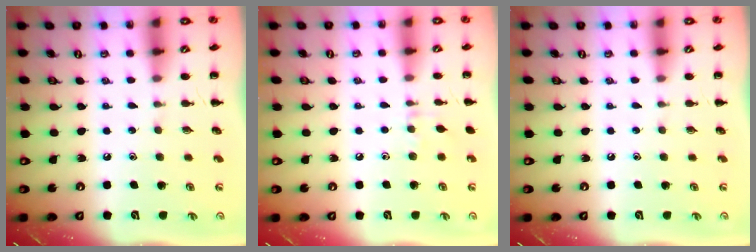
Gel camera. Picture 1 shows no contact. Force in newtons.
{"total": 5.2, "press": 5.0, "slide": 1.3}
{"total": 0.0}